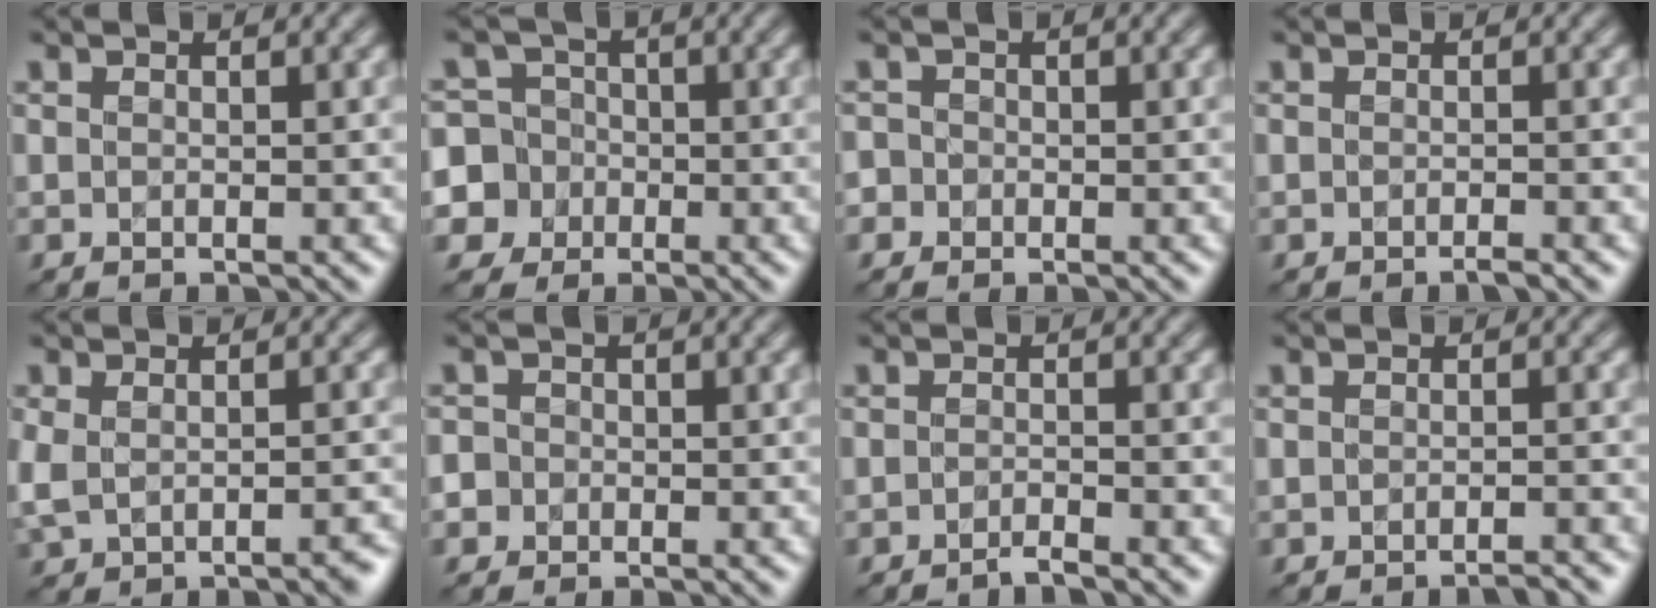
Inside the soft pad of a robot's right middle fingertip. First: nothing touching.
{"total": 7.6, "force": [-2.2, 7.3, 1.0], "torque": [-0.027, 0.013, -0.073]}
{"total": 1.0, "force": [-0.5, 0.8, -0.4], "torque": [0.012, 0.010, -0.010]}
{"total": 0.9, "force": [-0.7, 0.0, 0.5], "torque": [-0.005, 0.004, -0.014]}
{"total": 2.4, "force": [-0.9, 1.3, 1.8], "torque": [-0.046, -0.002, -0.011]}
{"total": 1.3, "force": [-0.5, 1.2, -0.1], "torque": [0.011, 0.015, -0.014]}
{"total": 1.1, "force": [-1.0, 0.0, 0.5], "torque": [-0.004, 0.005, -0.024]}
{"total": 1.5, "force": [-1.3, 0.1, 0.8], "torque": [-0.001, 0.009, -0.022]}